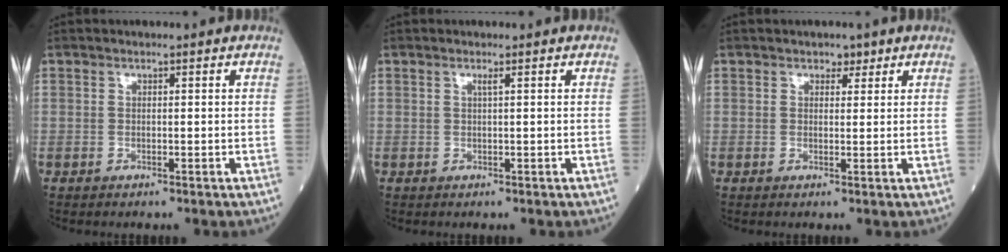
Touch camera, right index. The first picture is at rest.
{"total": 0.6, "force": [0.2, -0.2, 0.5], "torque": [-0.016, -0.002, 0.007]}
{"total": 1.5, "force": [1.0, 1.0, 0.5], "torque": [-0.001, -0.001, 0.011]}